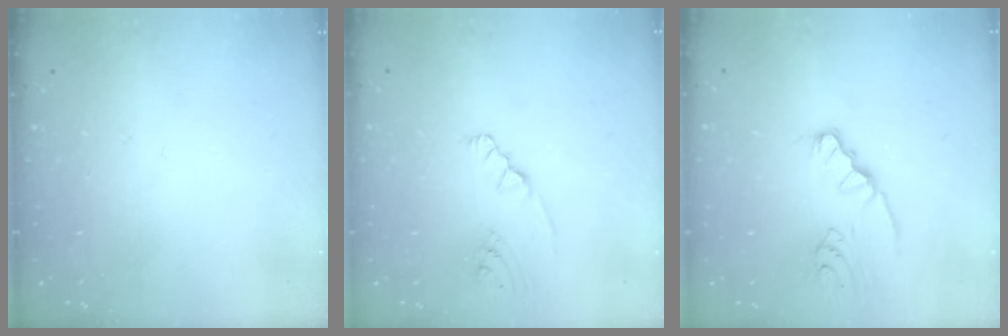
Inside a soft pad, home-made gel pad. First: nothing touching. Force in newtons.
{"total": 2.5, "press": 2.2, "slide": 1.1}
{"total": 2.3, "press": 2.2, "slide": 0.3}